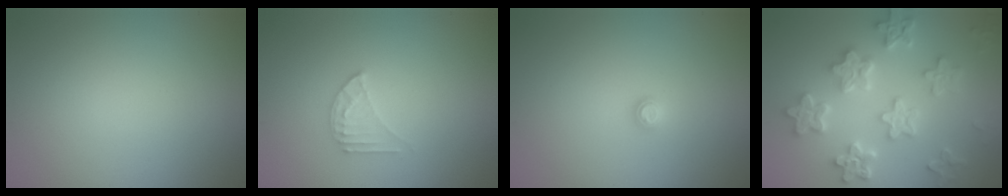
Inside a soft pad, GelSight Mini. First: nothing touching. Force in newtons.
{"total": 1.7, "press": 1.7, "slide": 0.1}
{"total": 0.8, "press": 0.8, "slide": 0.1}
{"total": 5.4, "press": 5.0, "slide": 2.2}